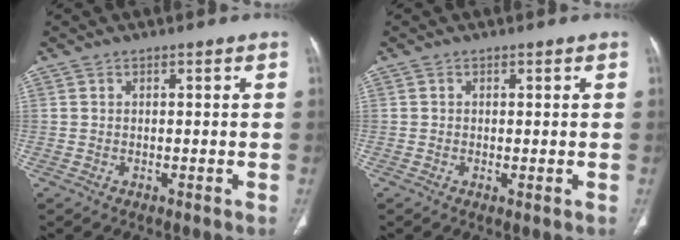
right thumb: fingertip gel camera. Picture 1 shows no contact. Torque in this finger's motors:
{"motor_torque": [-0.33, -0.02, -0.23, -0.06, -0.02]}